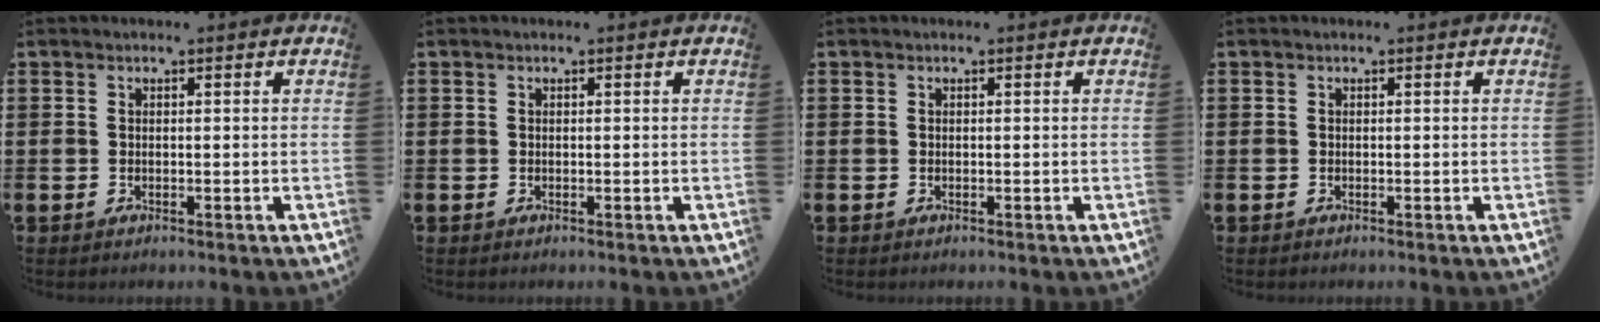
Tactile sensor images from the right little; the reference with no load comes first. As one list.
[{"total": 0.0}, {"total": 0.0}, {"total": 0.0}]